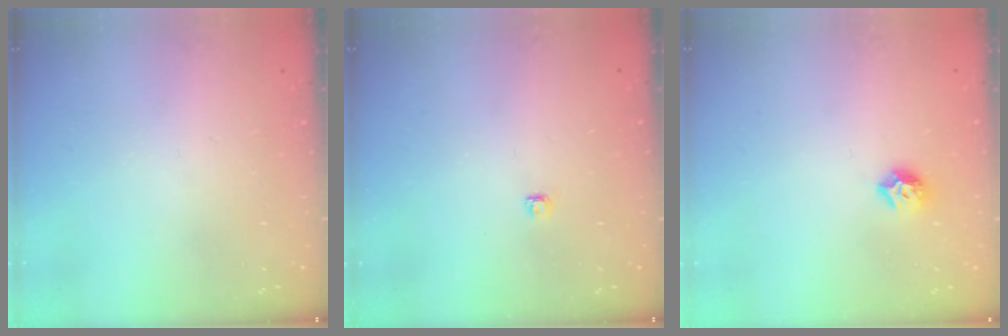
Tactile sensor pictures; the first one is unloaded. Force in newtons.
{"total": 2.8, "press": 2.8, "slide": 0.4}
{"total": 7.6, "press": 7.6, "slide": 0.7}